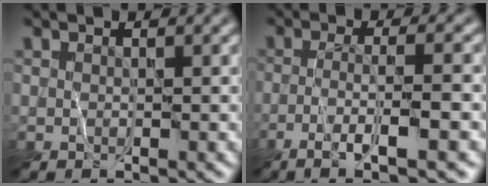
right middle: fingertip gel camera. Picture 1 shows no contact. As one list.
[{"total": 5.6, "force": [-2.4, 0.8, 5.0], "torque": [-0.077, 0.012, -0.049]}]